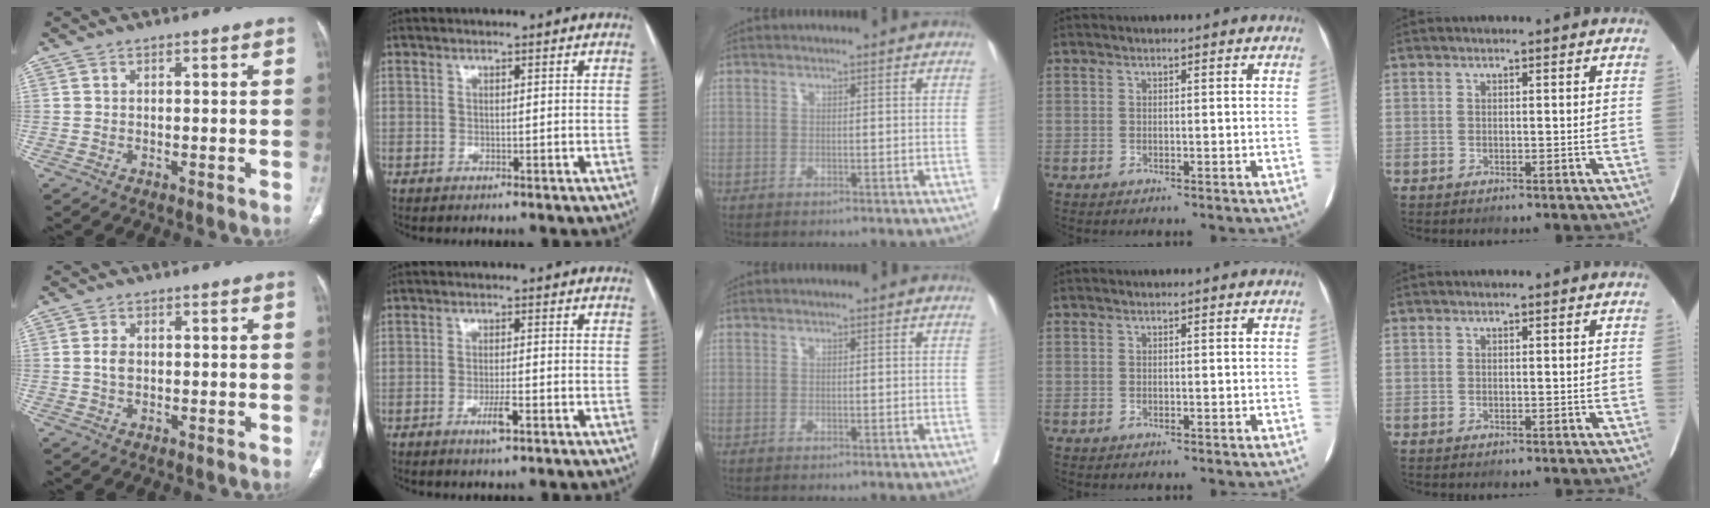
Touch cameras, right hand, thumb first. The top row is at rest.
{"thumb": {"total": 2.2, "force": [0.0, 1.5, 1.6], "torque": [-0.028, 0.003, -0.003]}, "index": {"total": 3.3, "force": [-1.6, 0.2, 2.8], "torque": [-0.052, -0.004, -0.028]}}